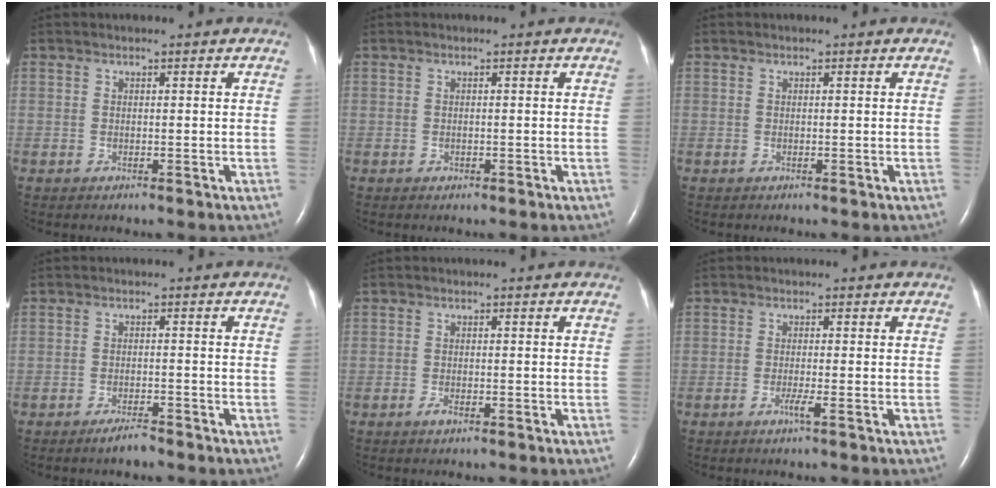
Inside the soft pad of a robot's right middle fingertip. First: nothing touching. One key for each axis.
{"total": 0.0}
{"total": 0.0}
{"total": 2.3, "fx": -2.0, "fy": 0.3, "fz": 1.1, "tx": -0.026, "ty": -0.003, "tz": -0.033}
{"total": 1.0, "fx": -0.7, "fy": 0.3, "fz": 0.7, "tx": -0.019, "ty": -0.001, "tz": -0.011}
{"total": 1.5, "fx": -0.8, "fy": -0.3, "fz": 1.2, "tx": -0.027, "ty": -0.003, "tz": -0.015}